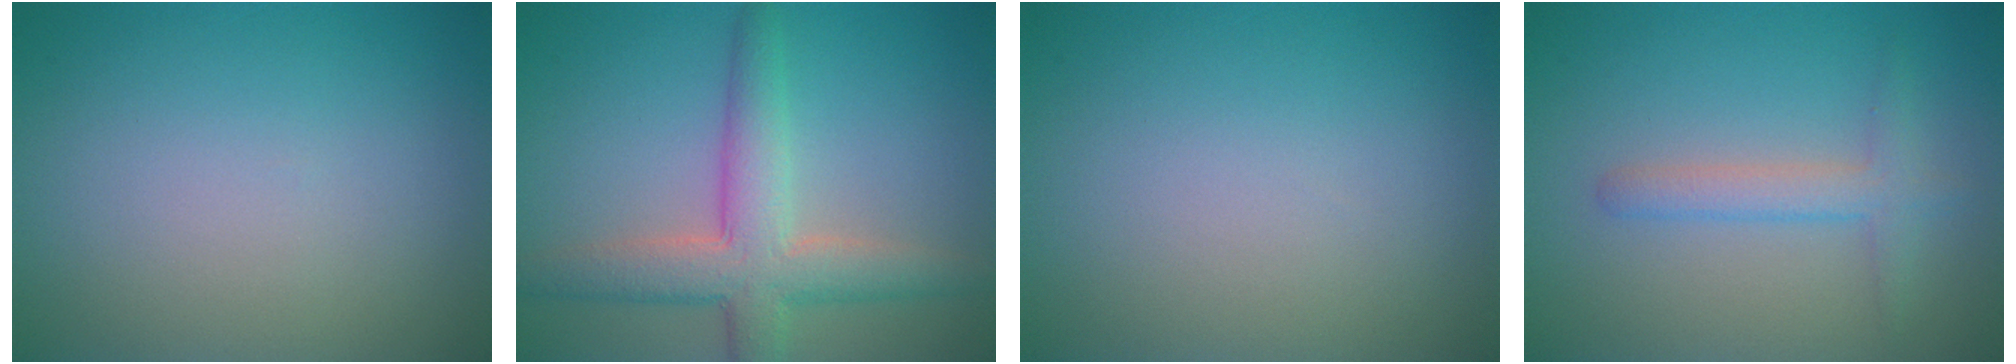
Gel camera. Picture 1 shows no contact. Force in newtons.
{"total": 5.6, "press": 5.6, "slide": 0.3}
{"total": 0.0}
{"total": 2.3, "press": 2.3, "slide": 0.2}